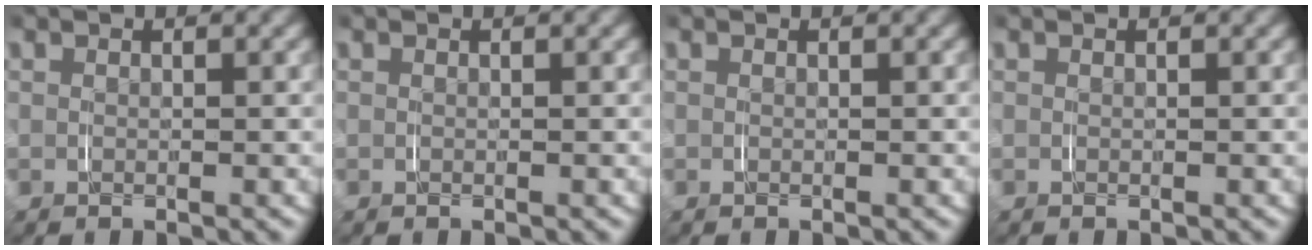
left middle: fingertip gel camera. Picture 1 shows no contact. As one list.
[{"total": 0.0}, {"total": 0.0}, {"total": 0.0}]